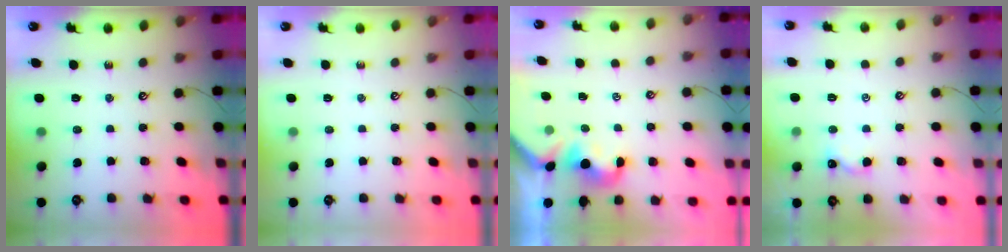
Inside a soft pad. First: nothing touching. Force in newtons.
{"total": 0.0}
{"total": 0.9, "press": 0.9, "slide": 0.3}
{"total": 2.1, "press": 2.1, "slide": 0.3}